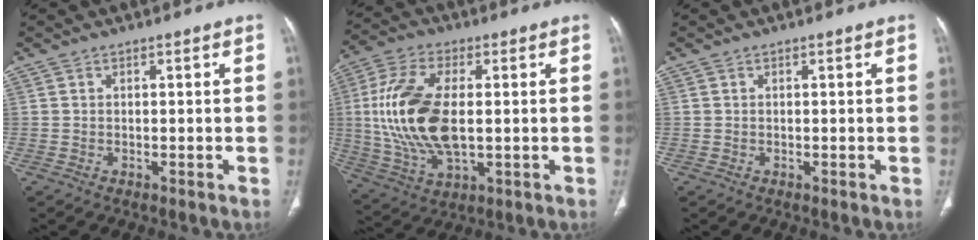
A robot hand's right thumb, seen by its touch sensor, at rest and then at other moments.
{"total": 18.1, "force": [0.6, 9.2, 15.6], "torque": [-0.331, -0.006, 0.016]}
{"total": 0.0}